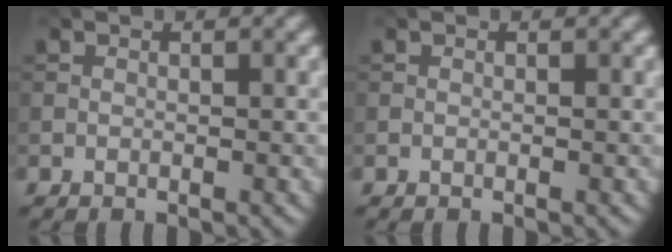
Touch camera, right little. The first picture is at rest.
{"total": 0.0}